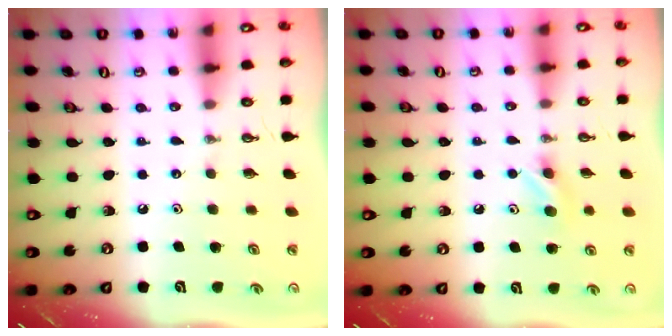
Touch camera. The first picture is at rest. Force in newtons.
{"total": 6.8, "press": 6.6, "slide": 1.6}